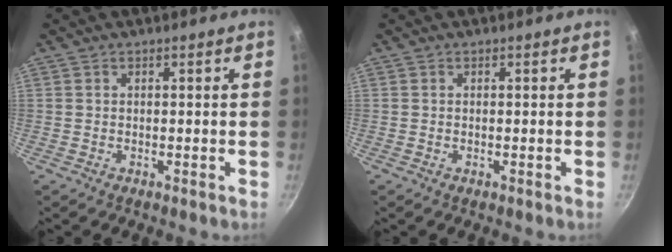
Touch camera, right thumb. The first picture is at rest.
{"total": 0.0}